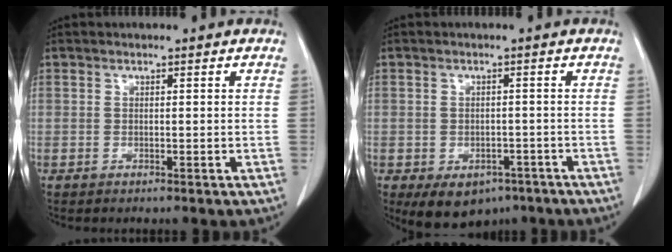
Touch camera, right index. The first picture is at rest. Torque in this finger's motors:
{"motor_torque": [0.27, -0.26, 0.01, 0.00]}